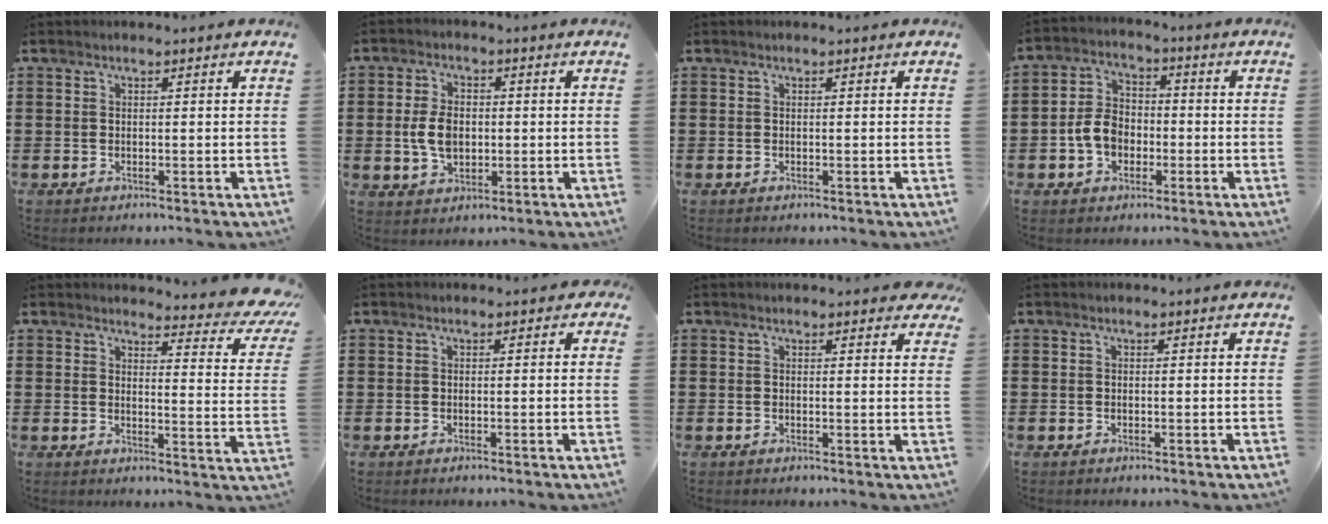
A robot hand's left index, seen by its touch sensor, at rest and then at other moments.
{"total": 5.7, "force": [-0.1, 3.6, 4.4], "torque": [-0.108, 0.003, -0.008]}
{"total": 0.0}
{"total": 6.0, "force": [-1.8, 4.5, 3.5], "torque": [-0.090, 0.007, -0.040]}
{"total": 4.9, "force": [4.4, 0.4, 2.1], "torque": [-0.035, -0.032, 0.070]}
{"total": 0.6, "force": [-0.3, 0.5, 0.2], "torque": [-0.005, 0.001, -0.006]}
{"total": 1.4, "force": [1.2, 0.3, 0.6], "torque": [-0.007, 0.001, 0.022]}
{"total": 0.0}